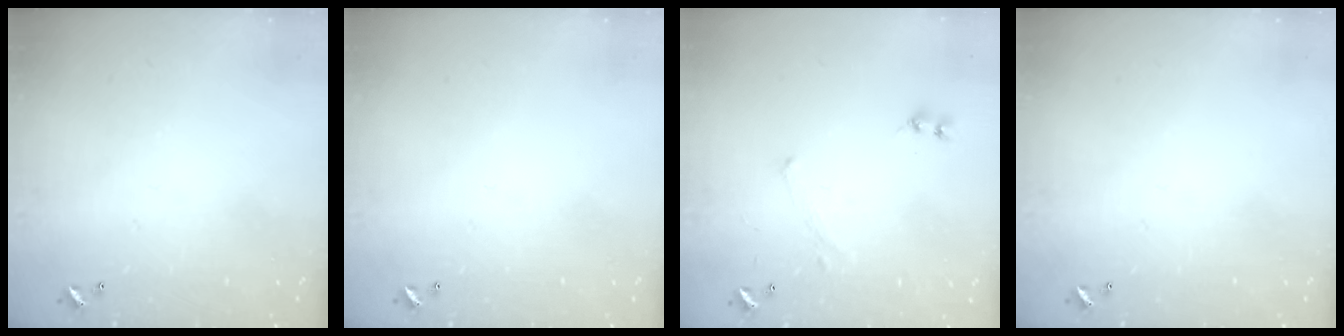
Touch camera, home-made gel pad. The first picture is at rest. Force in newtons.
{"total": 0.0}
{"total": 0.7, "press": 0.7, "slide": 0.3}
{"total": 0.0}